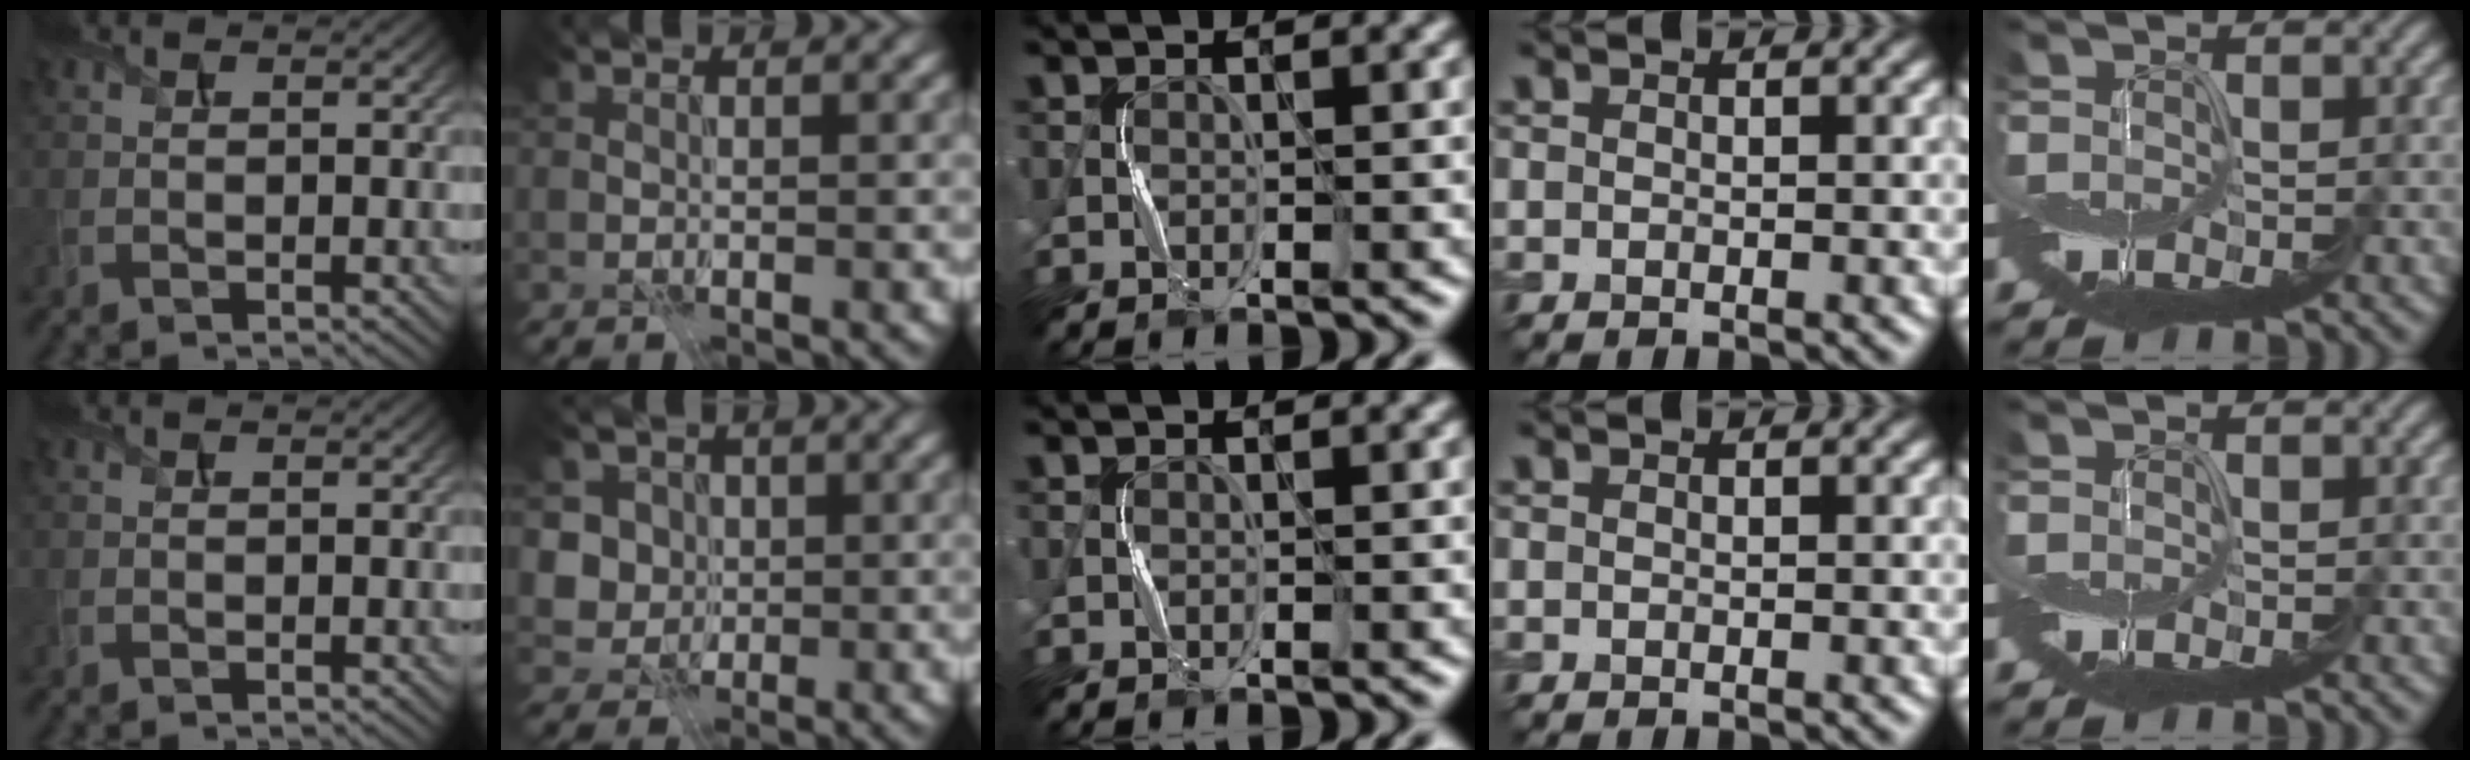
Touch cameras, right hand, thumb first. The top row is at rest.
{"index": {"total": 5.5, "force": [1.8, 4.9, 1.8], "torque": [-0.022, 0.004, 0.022]}}